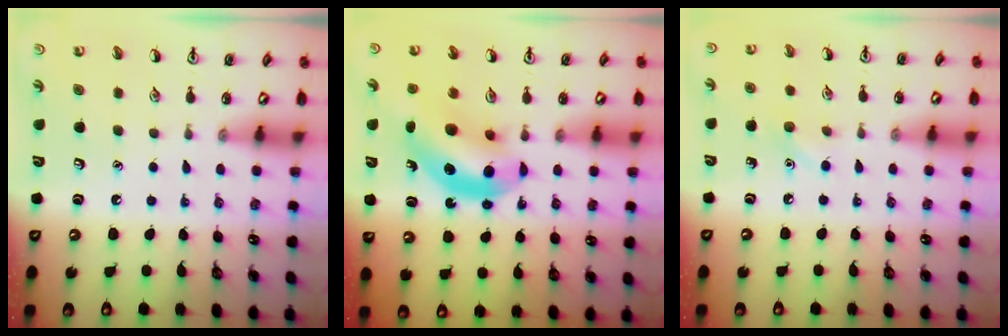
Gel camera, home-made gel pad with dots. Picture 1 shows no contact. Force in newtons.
{"total": 11.6, "press": 11.0, "slide": 3.5}
{"total": 5.9, "press": 5.7, "slide": 1.8}